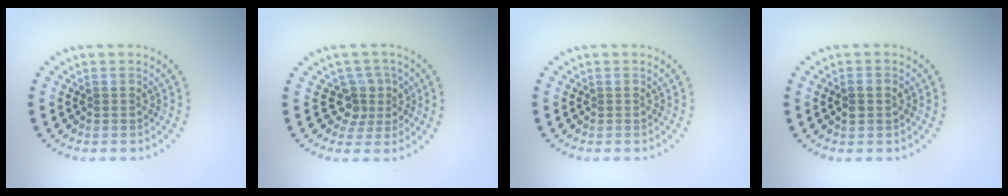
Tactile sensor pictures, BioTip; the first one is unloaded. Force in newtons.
{"total": 2.7, "press": 2.0, "slide": 1.8}
{"total": 0.0}
{"total": 1.4, "press": 1.4, "slide": 0.3}